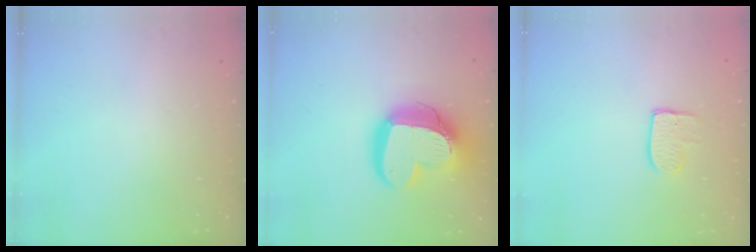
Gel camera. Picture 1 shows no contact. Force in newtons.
{"total": 21.9, "press": 21.8, "slide": 2.2}
{"total": 7.4, "press": 7.4, "slide": 0.2}